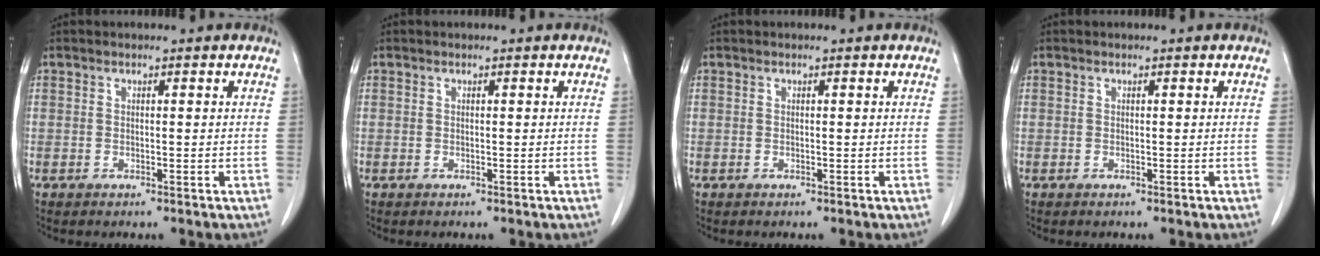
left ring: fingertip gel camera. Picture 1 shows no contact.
{"total": 0.0}
{"total": 0.0}
{"total": 0.0}